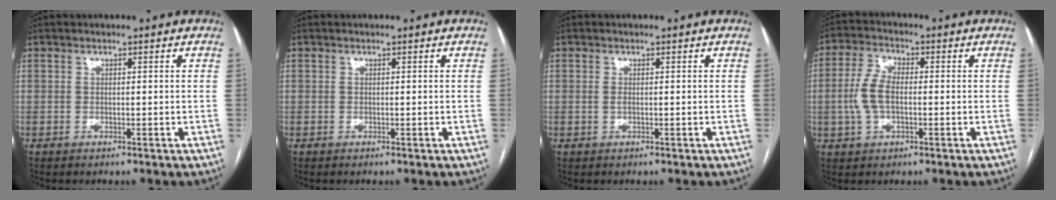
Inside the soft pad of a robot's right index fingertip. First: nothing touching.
{"total": 0.0}
{"total": 0.5, "force": [0.0, 0.1, 0.5], "torque": [-0.011, -0.001, 0.000]}
{"total": 6.6, "force": [-0.6, 3.3, 5.7], "torque": [-0.134, 0.012, -0.014]}